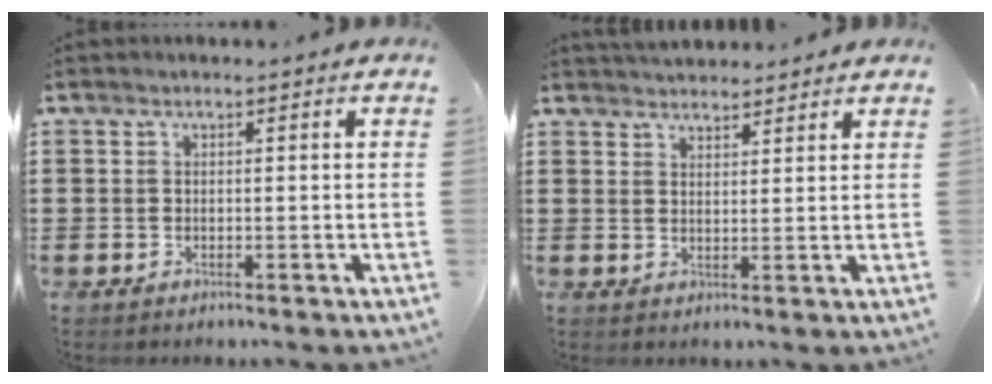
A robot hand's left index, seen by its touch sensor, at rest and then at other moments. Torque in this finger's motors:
{"motor_torque": [2.14, 0.00, 0.87, 0.15]}